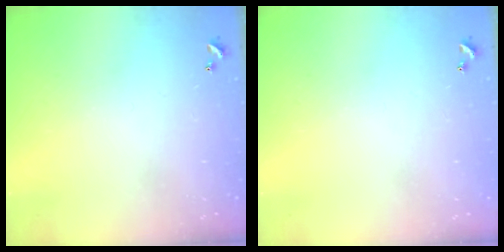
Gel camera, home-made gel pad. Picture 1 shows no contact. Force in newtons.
{"total": 0.0}